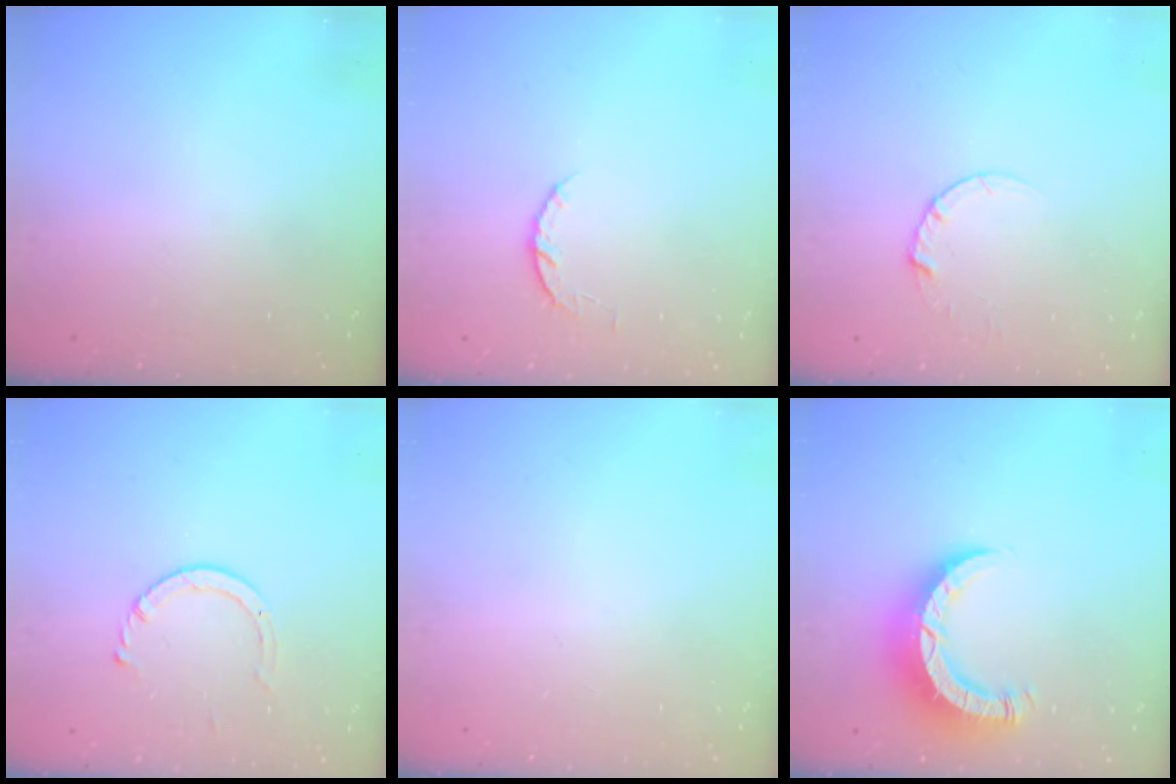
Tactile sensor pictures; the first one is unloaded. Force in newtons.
{"total": 4.1, "press": 4.1, "slide": 0.6}
{"total": 2.7, "press": 2.7, "slide": 0.2}
{"total": 3.3, "press": 3.3, "slide": 0.4}
{"total": 0.0}
{"total": 8.3, "press": 8.2, "slide": 0.8}